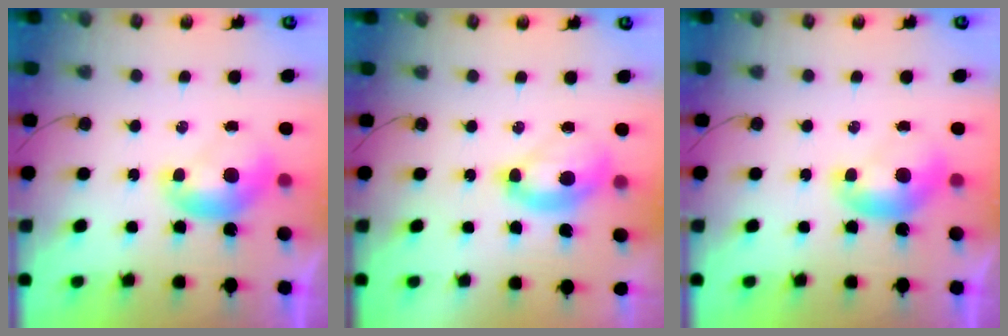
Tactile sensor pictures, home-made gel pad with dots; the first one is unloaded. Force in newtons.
{"total": 4.3, "press": 4.2, "slide": 0.7}
{"total": 0.0}